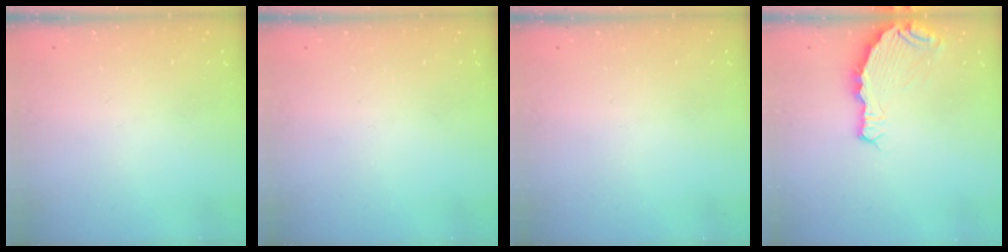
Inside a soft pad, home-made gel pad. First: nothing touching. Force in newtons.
{"total": 0.0}
{"total": 0.0}
{"total": 6.0, "press": 5.0, "slide": 3.3}